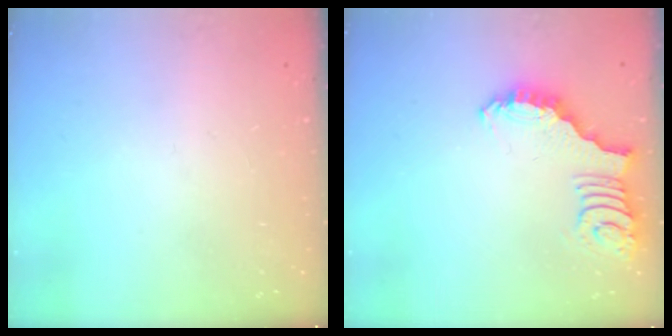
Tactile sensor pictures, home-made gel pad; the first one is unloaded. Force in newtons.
{"total": 2.7, "press": 2.7, "slide": 0.5}